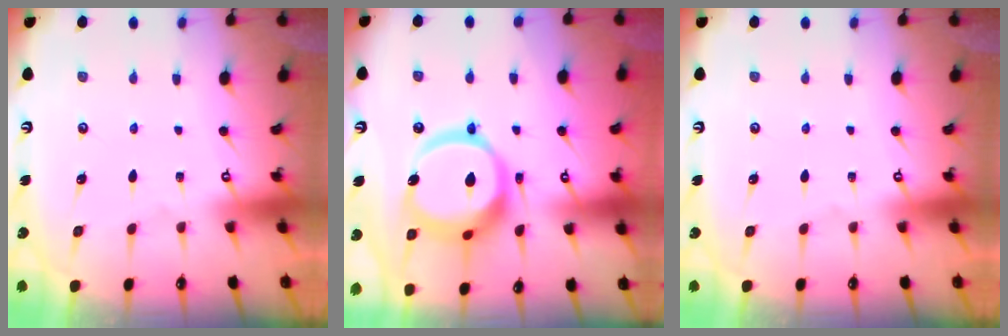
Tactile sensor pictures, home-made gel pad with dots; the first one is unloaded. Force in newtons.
{"total": 17.3, "press": 17.1, "slide": 2.2}
{"total": 0.0}